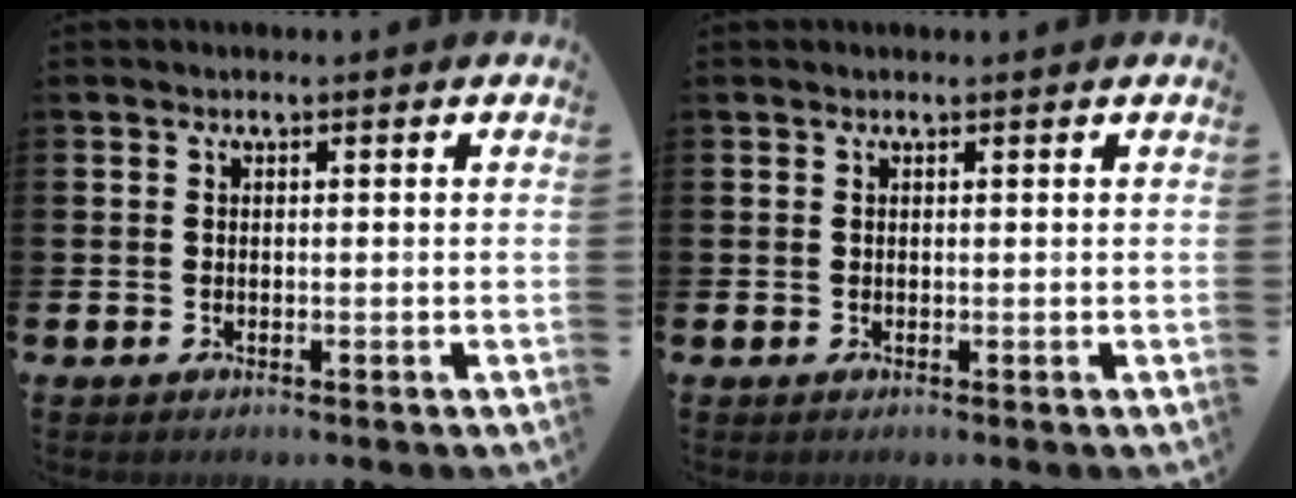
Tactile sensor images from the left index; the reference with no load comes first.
{"total": 0.0}